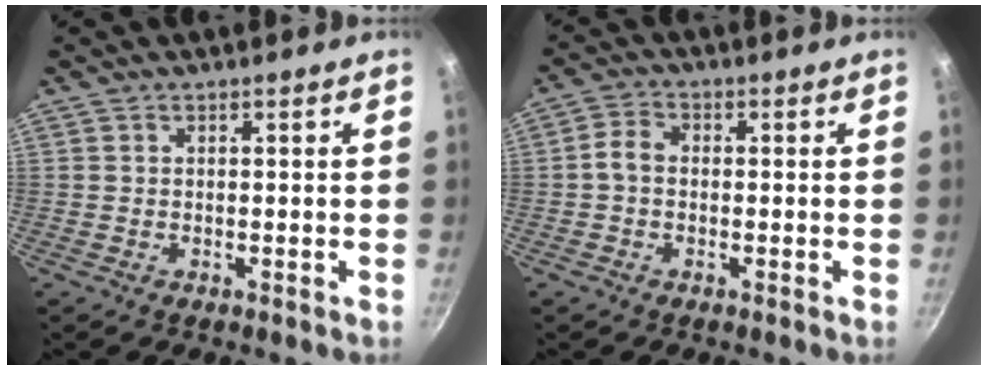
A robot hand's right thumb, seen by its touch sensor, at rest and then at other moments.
{"total": 3.4, "force": [-0.4, 2.5, 2.2], "torque": [-0.045, 0.015, -0.018]}